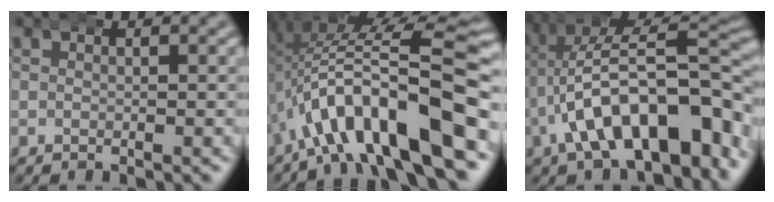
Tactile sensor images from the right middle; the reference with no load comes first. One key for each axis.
{"total": 13.5, "fx": -2.3, "fy": 6.1, "fz": 11.8, "tx": -0.194, "ty": -0.002, "tz": -0.028}
{"total": 11.6, "fx": -1.7, "fy": 6.0, "fz": 9.8, "tx": -0.160, "ty": -0.002, "tz": -0.021}